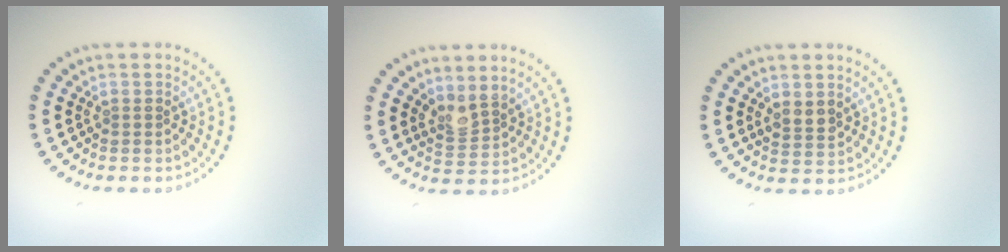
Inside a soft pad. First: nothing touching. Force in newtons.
{"total": 2.0, "press": 1.5, "slide": 1.4}
{"total": 1.6, "press": 1.5, "slide": 0.6}